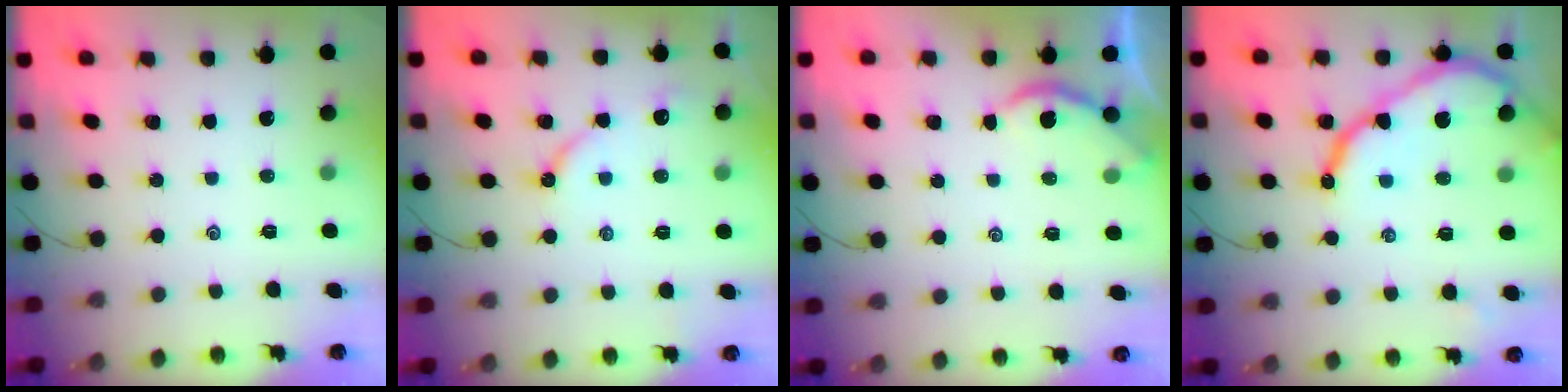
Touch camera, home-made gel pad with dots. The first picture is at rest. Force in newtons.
{"total": 5.8, "press": 5.8, "slide": 0.6}
{"total": 2.4, "press": 2.3, "slide": 0.5}
{"total": 12.4, "press": 12.4, "slide": 1.2}